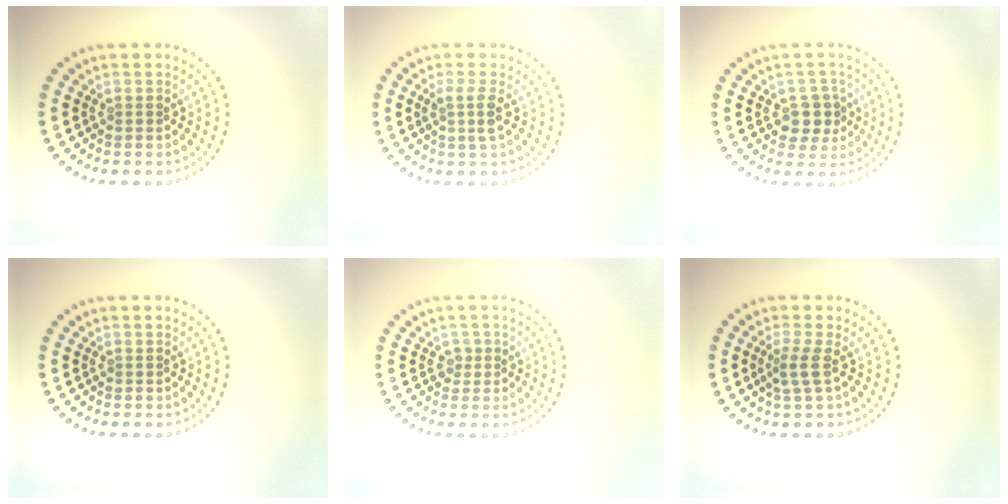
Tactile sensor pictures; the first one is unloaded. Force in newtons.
{"total": 1.9, "press": 1.6, "slide": 1.1}
{"total": 2.9, "press": 2.7, "slide": 1.0}
{"total": 0.0}
{"total": 1.1, "press": 0.8, "slide": 0.8}
{"total": 1.9, "press": 1.2, "slide": 1.4}